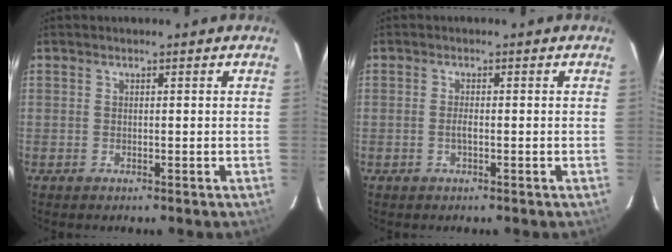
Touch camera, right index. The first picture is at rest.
{"total": 1.2, "force": [-0.4, 0.3, 1.1], "torque": [-0.023, -0.001, -0.007]}